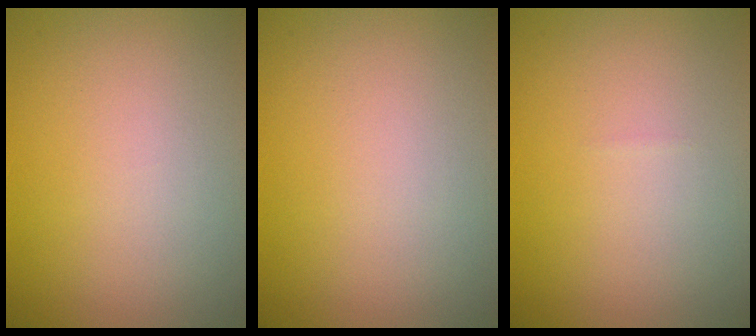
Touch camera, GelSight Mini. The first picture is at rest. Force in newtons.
{"total": 0.0}
{"total": 0.0}